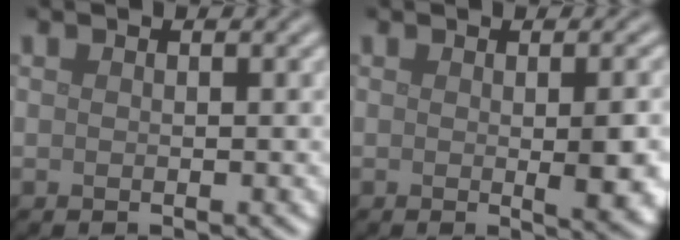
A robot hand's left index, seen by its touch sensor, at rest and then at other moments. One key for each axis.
{"total": 4.2, "fx": -0.2, "fy": 0.8, "fz": 4.1, "tx": -0.050, "ty": -0.002, "tz": 0.000}